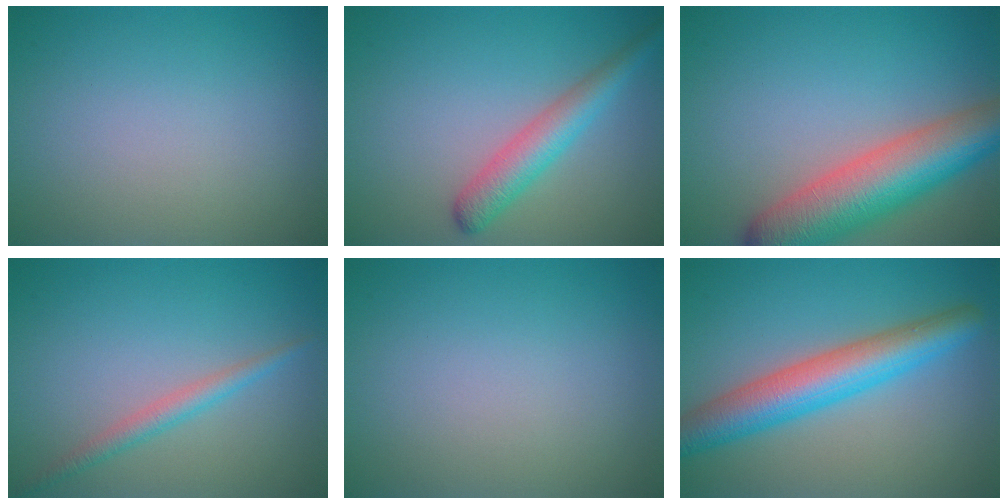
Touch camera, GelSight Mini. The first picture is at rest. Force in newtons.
{"total": 3.6, "press": 3.6, "slide": 0.1}
{"total": 9.1, "press": 9.1, "slide": 0.6}
{"total": 2.0, "press": 2.0, "slide": 0.1}
{"total": 0.0}
{"total": 6.6, "press": 6.6, "slide": 0.3}